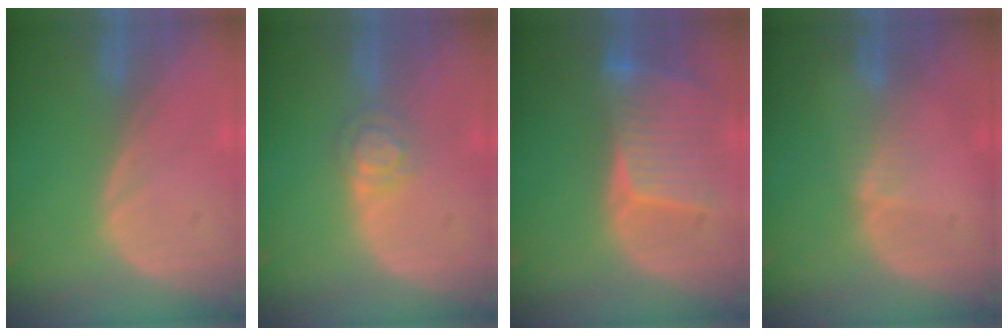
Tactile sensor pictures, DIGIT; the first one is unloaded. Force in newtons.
{"total": 4.0, "press": 3.6, "slide": 1.8}
{"total": 8.4, "press": 7.7, "slide": 3.3}
{"total": 1.3, "press": 1.3, "slide": 0.2}